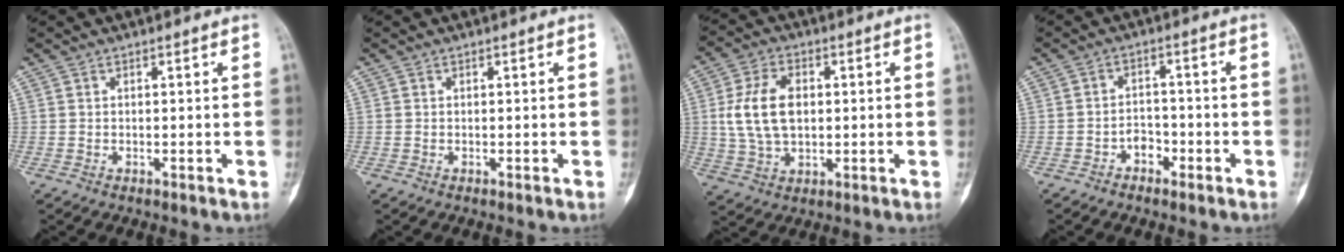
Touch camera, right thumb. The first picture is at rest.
{"total": 0.0}
{"total": 10.8, "force": [1.1, 6.9, 8.3], "torque": [-0.153, 0.005, 0.026]}
{"total": 3.4, "force": [-2.0, 2.4, 1.5], "torque": [-0.003, 0.021, -0.035]}